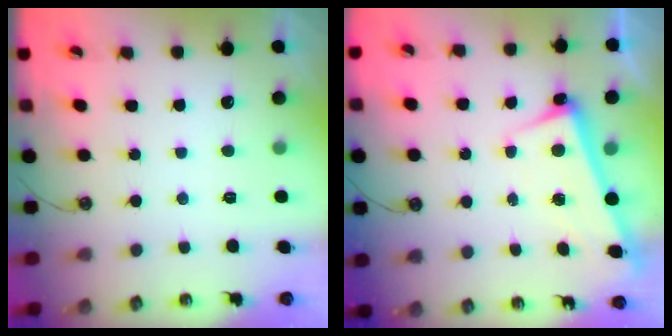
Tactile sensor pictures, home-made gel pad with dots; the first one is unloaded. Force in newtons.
{"total": 2.6, "press": 2.4, "slide": 1.0}